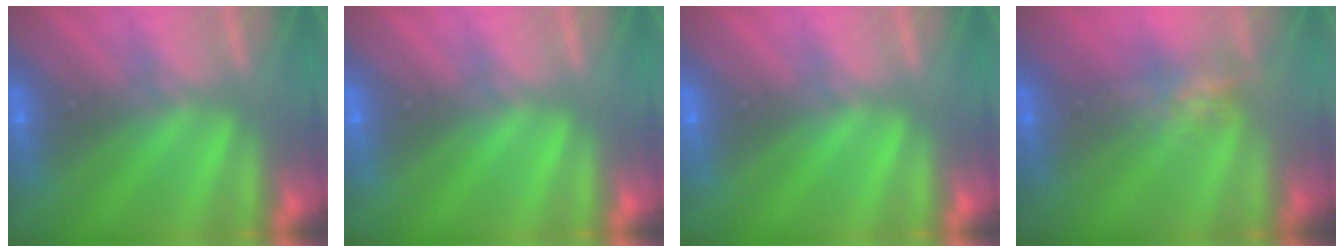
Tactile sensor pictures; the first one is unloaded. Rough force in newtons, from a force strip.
{"total": 0.0}
{"total": 0.0}
{"total": 4.9}